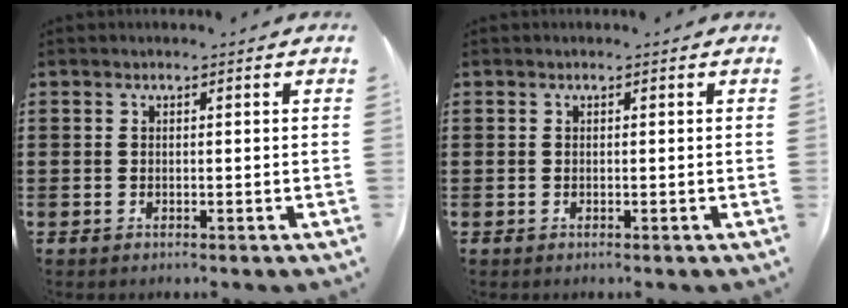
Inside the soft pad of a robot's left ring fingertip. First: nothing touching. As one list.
[{"total": 0.0}]